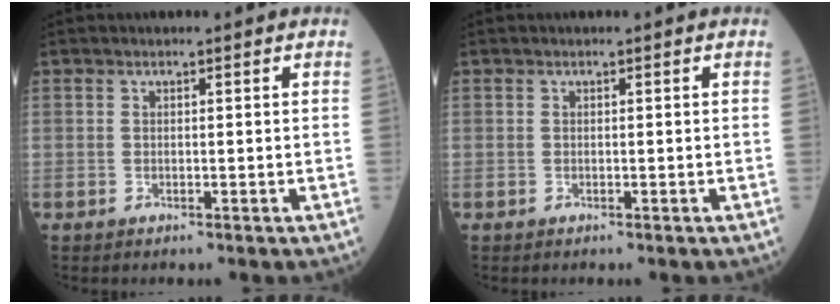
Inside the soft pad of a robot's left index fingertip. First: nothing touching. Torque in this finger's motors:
{"motor_torque": [0.09, -0.15, 0.03, 0.02]}